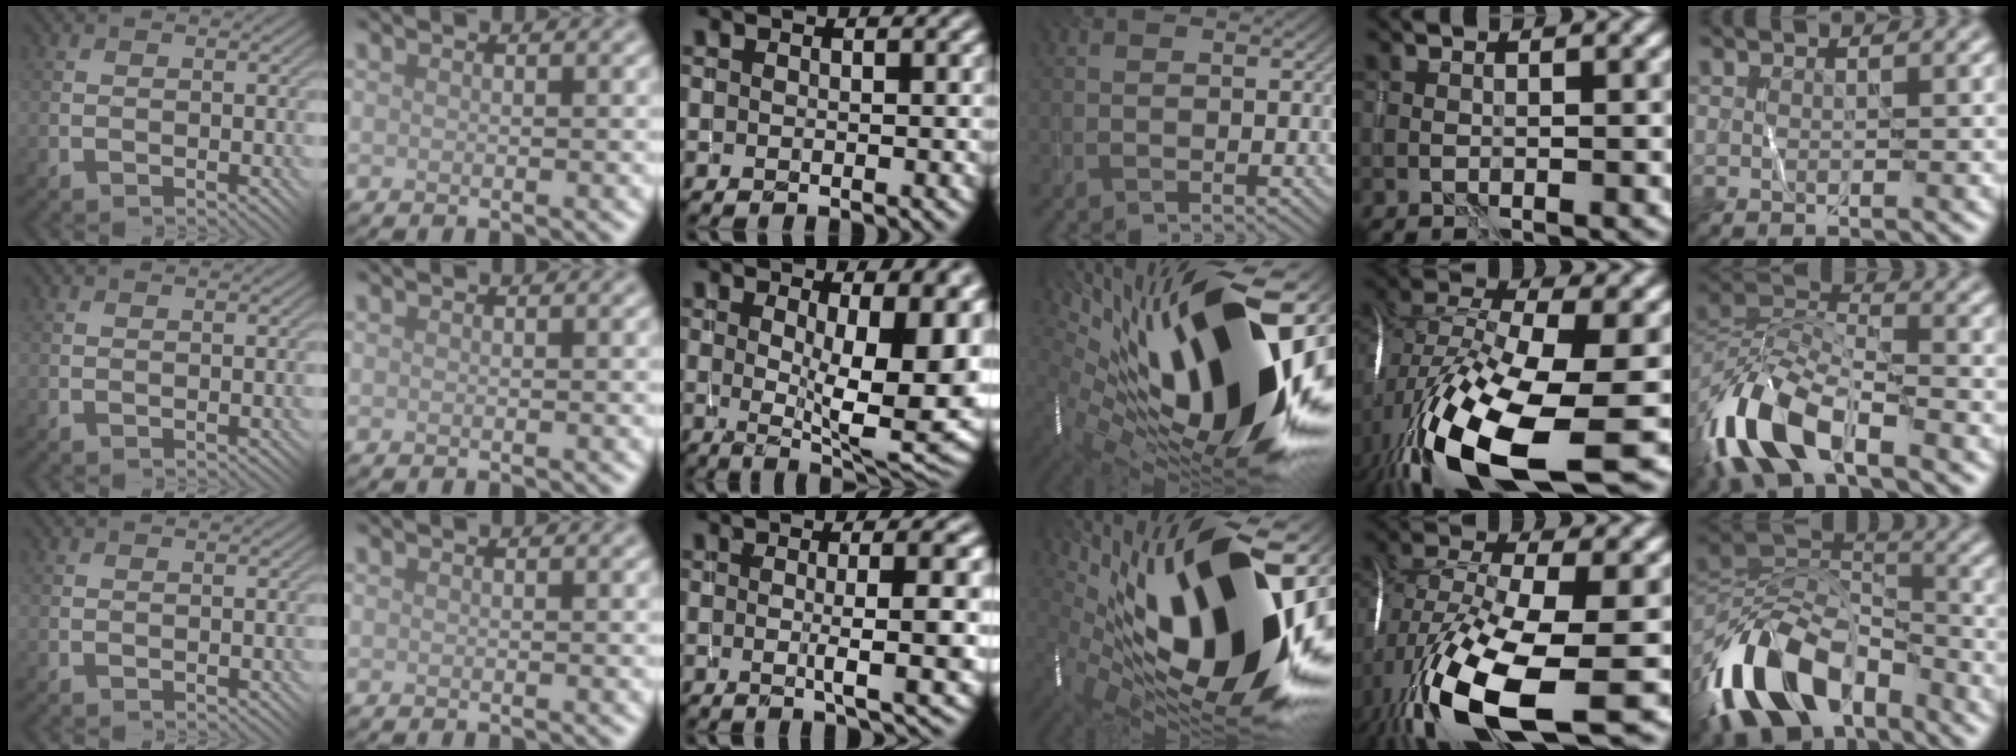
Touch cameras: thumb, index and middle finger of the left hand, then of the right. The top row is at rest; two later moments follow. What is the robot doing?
{"motion": "wrap", "object": "thread"}